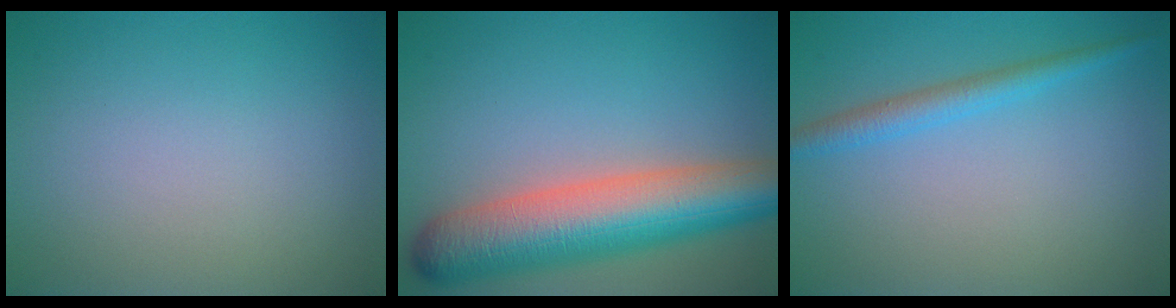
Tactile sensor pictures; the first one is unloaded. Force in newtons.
{"total": 9.9, "press": 9.9, "slide": 0.4}
{"total": 2.3, "press": 2.3, "slide": 0.1}